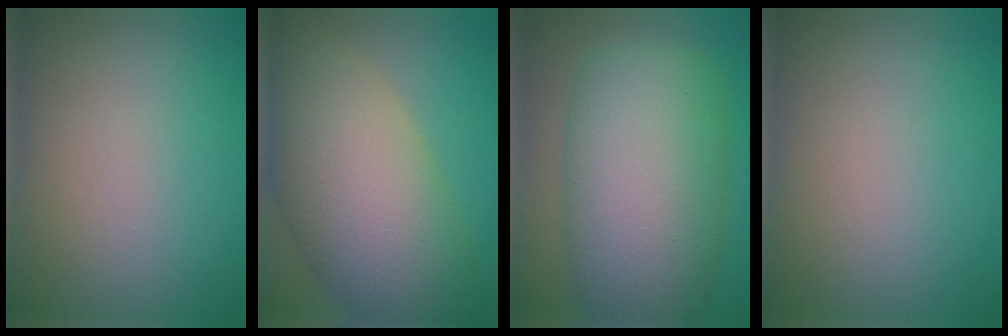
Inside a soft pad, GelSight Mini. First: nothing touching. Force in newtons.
{"total": 11.9, "press": 11.8, "slide": 0.5}
{"total": 12.3, "press": 12.3, "slide": 0.4}
{"total": 0.0}